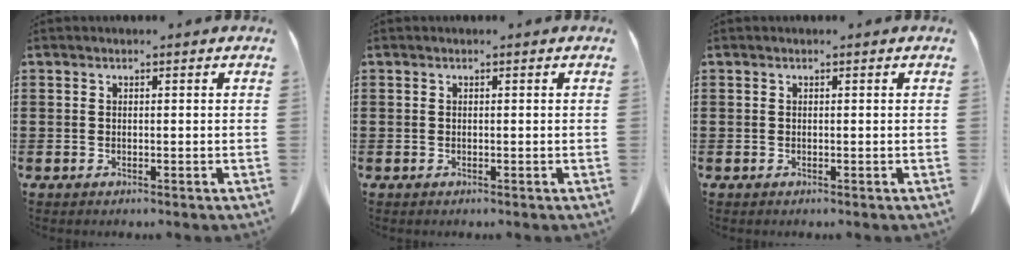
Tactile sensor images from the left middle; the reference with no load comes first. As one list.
[{"total": 0.0}, {"total": 0.0}]